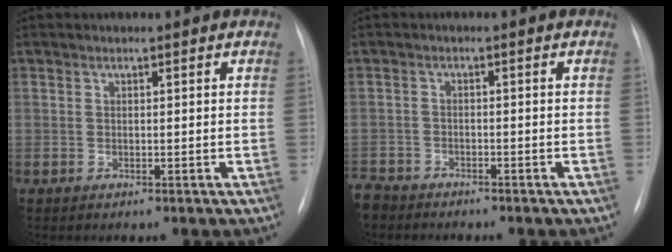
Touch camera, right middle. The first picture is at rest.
{"total": 4.9, "force": [-4.5, 1.8, 0.4], "torque": [-0.008, -0.012, -0.085]}